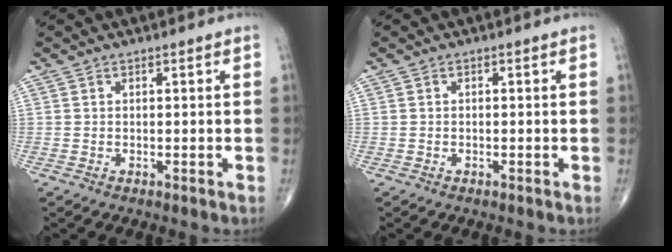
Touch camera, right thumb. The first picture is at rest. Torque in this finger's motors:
{"motor_torque": [0.07, 0.00, -0.03, 0.00, 0.02]}